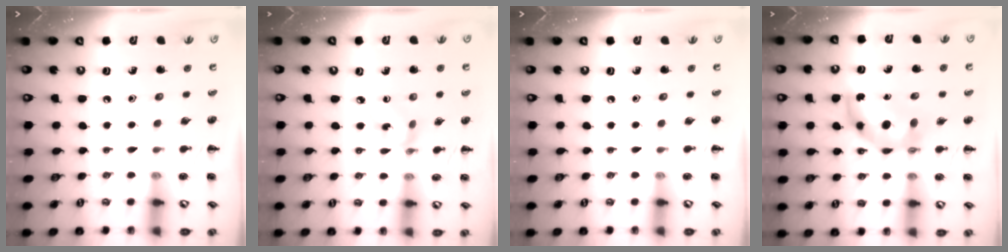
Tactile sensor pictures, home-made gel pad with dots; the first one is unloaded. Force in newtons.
{"total": 3.4, "press": 3.3, "slide": 0.6}
{"total": 0.0}
{"total": 8.3, "press": 8.2, "slide": 1.4}